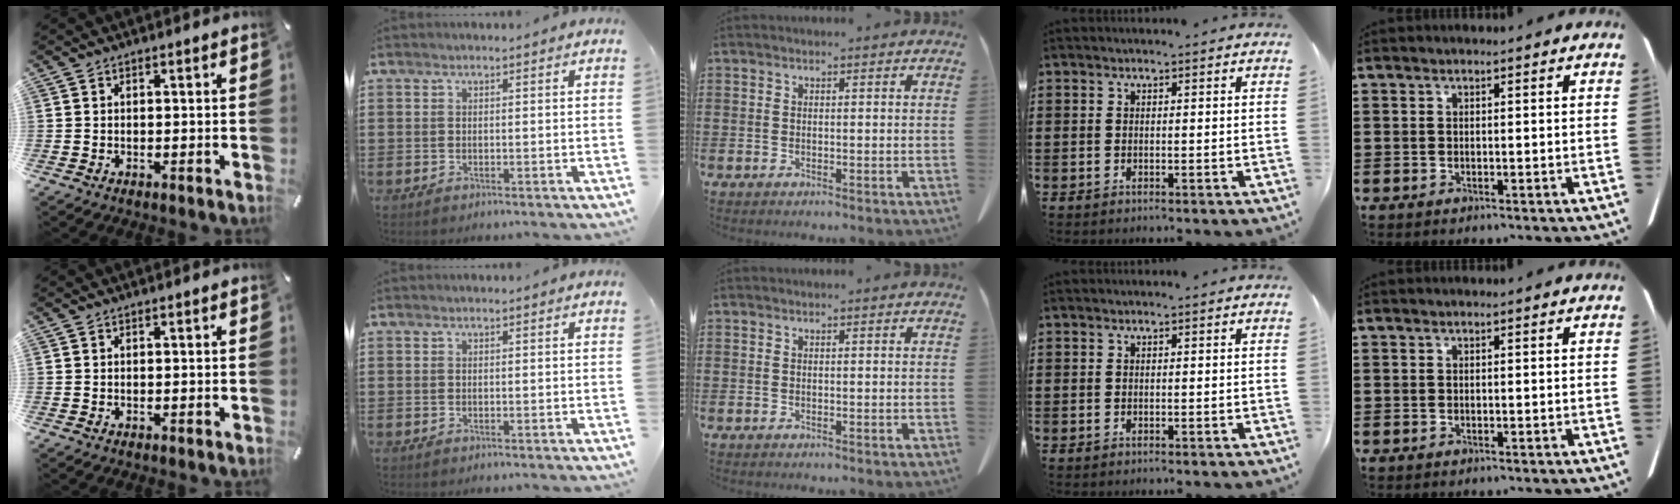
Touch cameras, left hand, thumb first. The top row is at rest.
{}